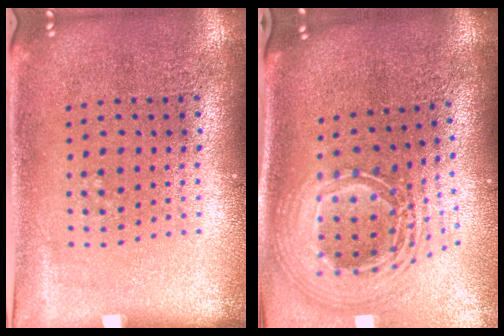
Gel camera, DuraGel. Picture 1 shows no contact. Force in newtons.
{"total": 2.7, "press": 1.9, "slide": 2.0}